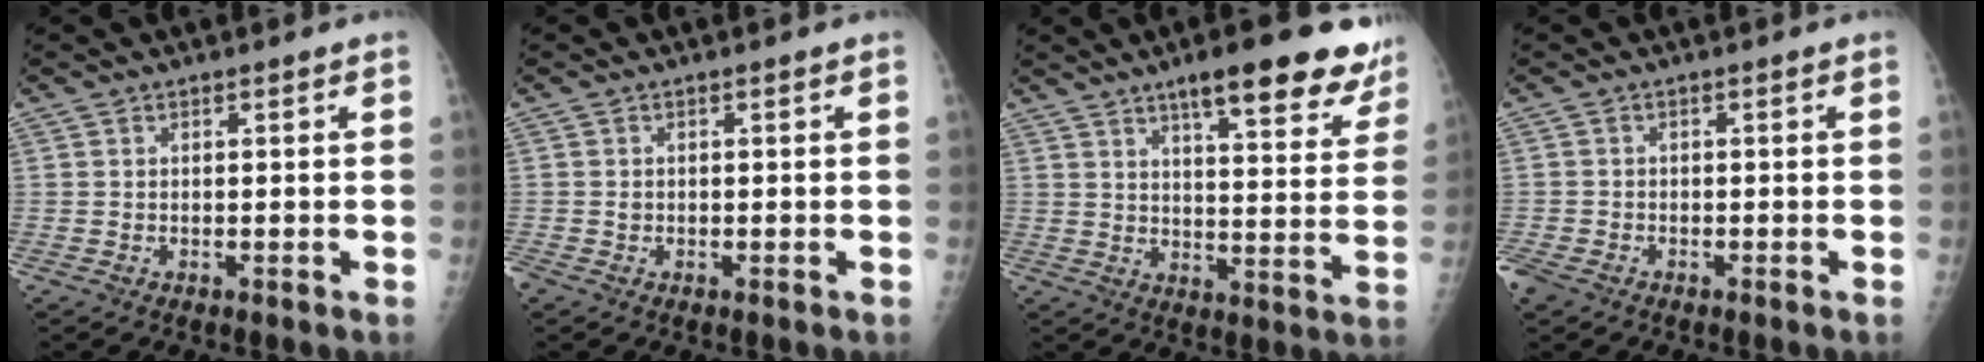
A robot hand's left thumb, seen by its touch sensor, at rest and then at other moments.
{"total": 1.0, "force": [-0.2, 0.9, 0.5], "torque": [-0.008, 0.002, -0.003]}
{"total": 18.0, "force": [12.8, 4.5, 11.8], "torque": [-0.118, -0.054, 0.164]}
{"total": 3.5, "force": [-2.3, 2.3, 1.4], "torque": [-0.037, -0.001, -0.042]}